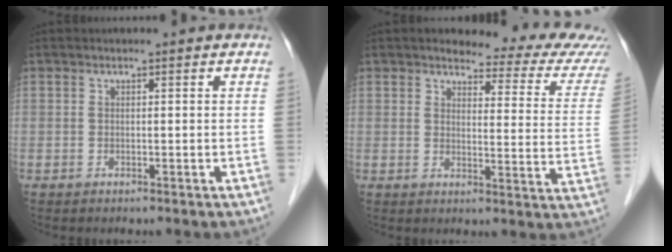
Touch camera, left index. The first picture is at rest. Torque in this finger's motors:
{"motor_torque": [0.54, -0.98, 0.33, 0.05]}